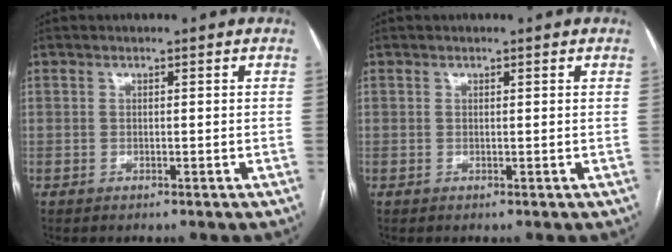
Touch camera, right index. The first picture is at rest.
{"total": 0.0}